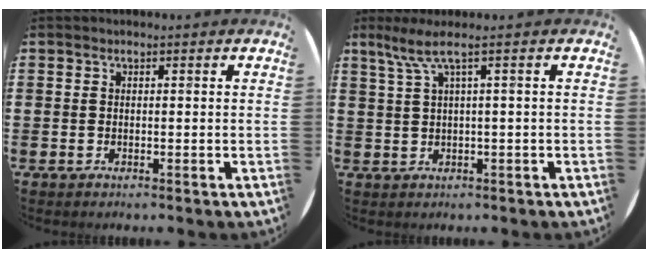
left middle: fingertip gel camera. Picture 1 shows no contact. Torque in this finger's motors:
{"motor_torque": [0.64, -0.87, 0.34, 0.12]}